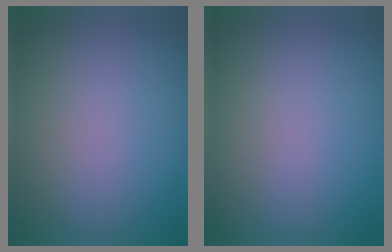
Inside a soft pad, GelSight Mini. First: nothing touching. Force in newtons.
{"total": 0.0}